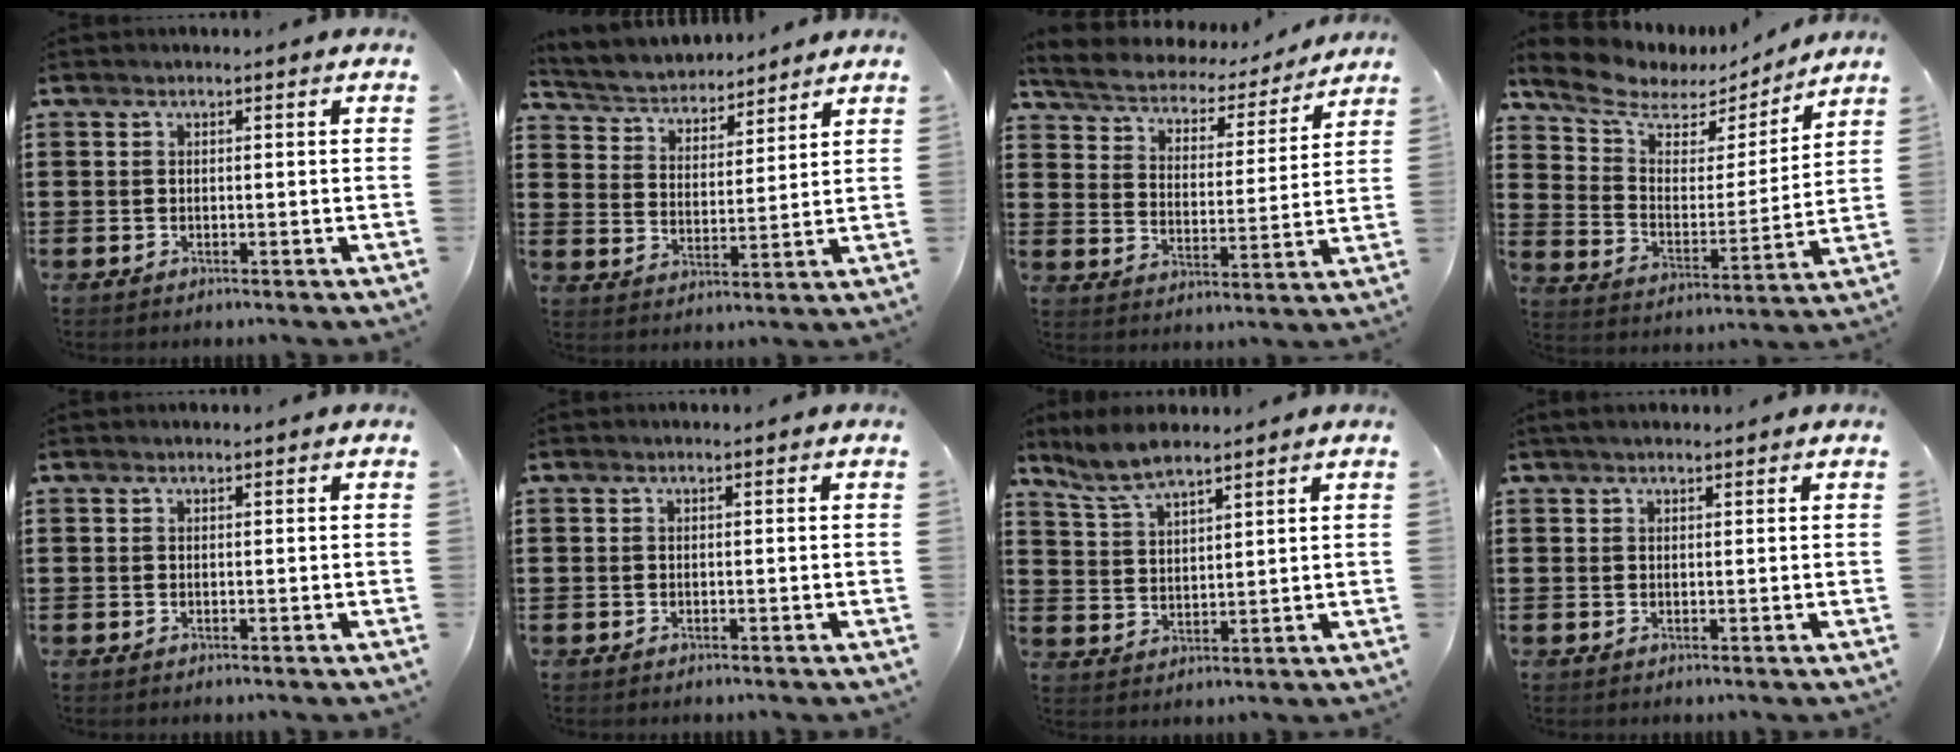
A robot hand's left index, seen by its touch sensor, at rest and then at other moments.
{"total": 4.2, "force": [4.1, 0.9, 0.1], "torque": [-0.028, -0.028, 0.068]}
{"total": 4.2, "force": [4.1, 0.8, 0.6], "torque": [-0.038, -0.031, 0.063]}
{"total": 7.1, "force": [5.6, 3.2, 2.9], "torque": [-0.089, -0.030, 0.095]}
{"total": 0.0}
{"total": 0.0}
{"total": 6.4, "force": [5.5, 1.2, 3.0], "torque": [-0.074, -0.008, 0.102]}
{"total": 1.2, "force": [1.0, 0.5, 0.5], "torque": [-0.011, 0.004, 0.019]}